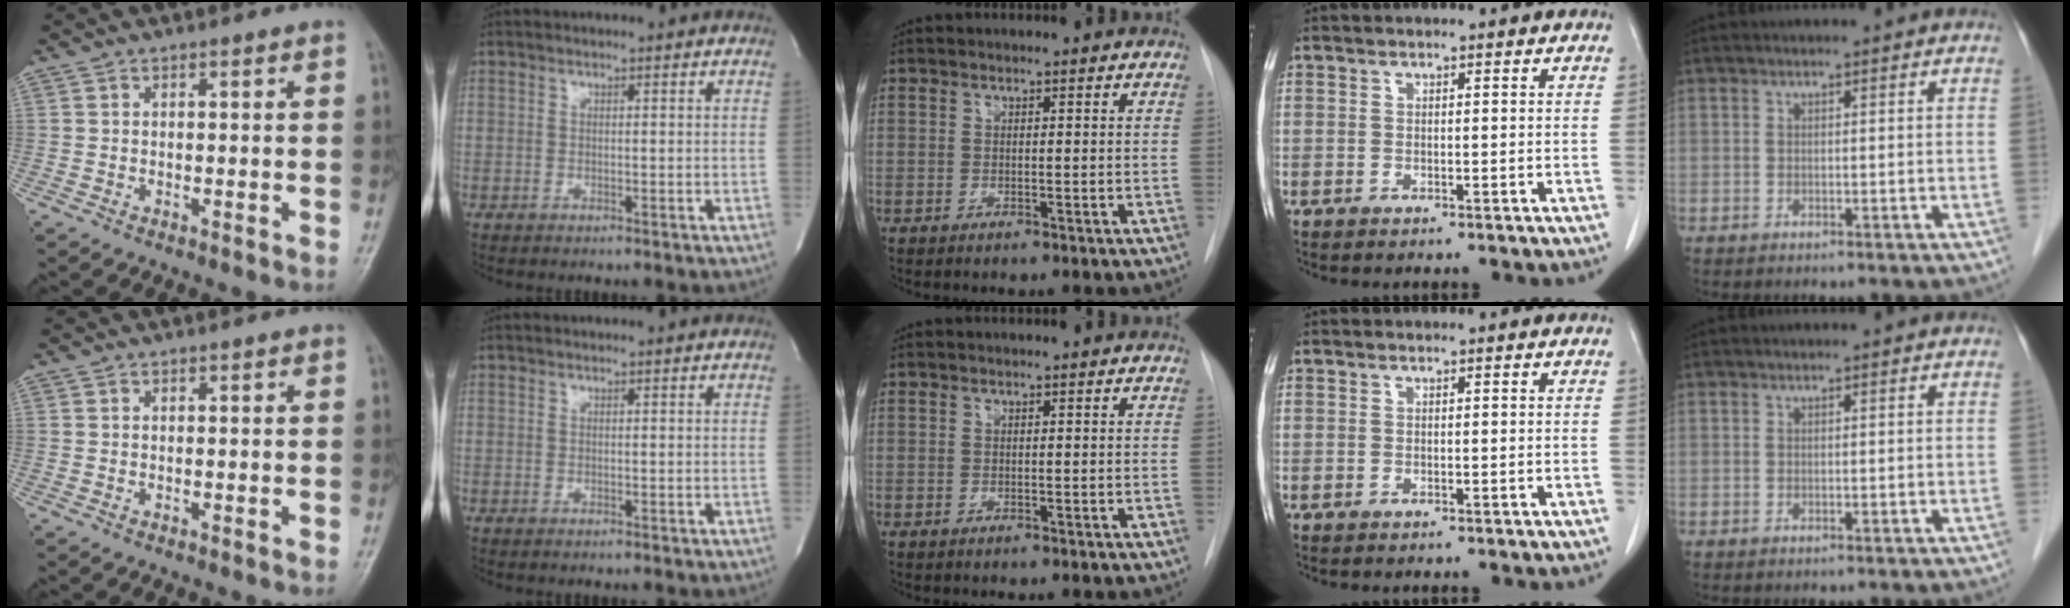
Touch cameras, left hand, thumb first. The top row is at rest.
{}